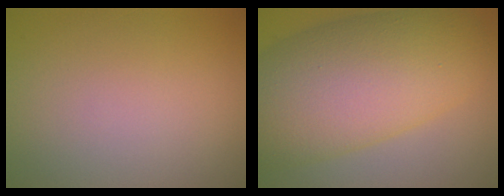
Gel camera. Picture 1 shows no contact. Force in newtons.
{"total": 11.9, "press": 11.9, "slide": 0.4}